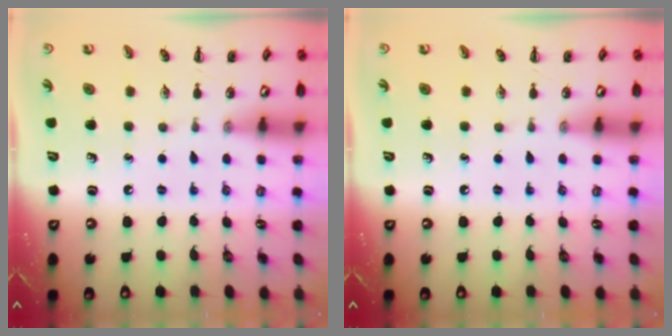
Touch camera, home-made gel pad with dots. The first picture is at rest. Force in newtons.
{"total": 0.0}